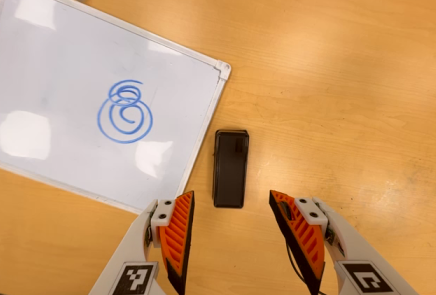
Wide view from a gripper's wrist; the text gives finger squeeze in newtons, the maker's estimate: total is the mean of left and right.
{"total": 0.0}